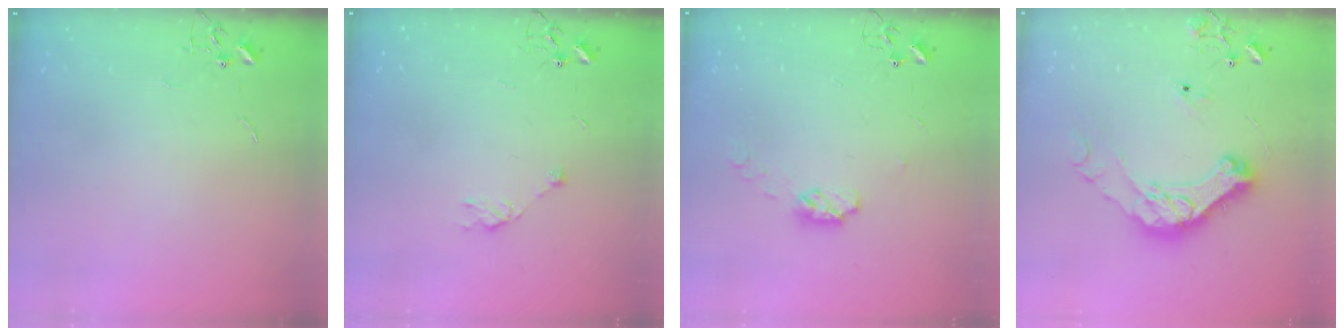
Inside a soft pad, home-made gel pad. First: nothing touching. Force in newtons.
{"total": 5.8, "press": 5.7, "slide": 1.2}
{"total": 6.1, "press": 6.1, "slide": 0.3}
{"total": 17.4, "press": 17.2, "slide": 2.4}